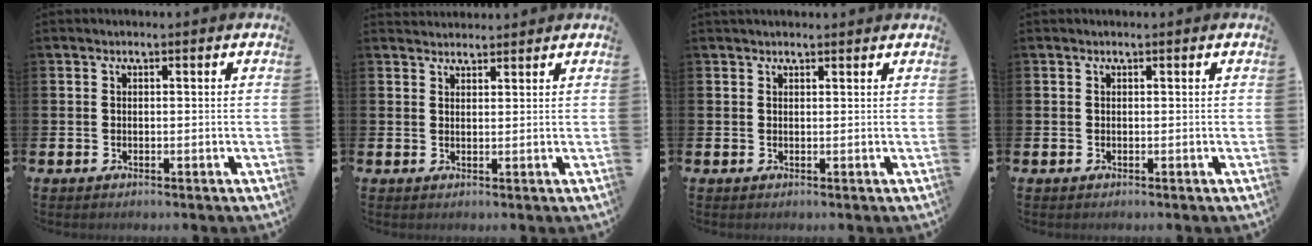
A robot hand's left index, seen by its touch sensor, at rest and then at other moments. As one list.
[{"total": 2.2, "force": [2.1, 0.5, -0.1], "torque": [0.007, -0.010, 0.038]}, {"total": 1.0, "force": [0.9, 0.2, 0.2], "torque": [0.003, -0.001, 0.016]}, {"total": 0.0}]